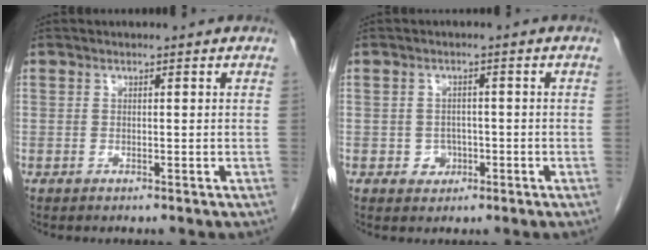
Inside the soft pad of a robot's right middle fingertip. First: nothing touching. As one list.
[{"total": 2.5, "force": [-0.9, 2.1, 0.9], "torque": [-0.008, 0.007, -0.008]}]